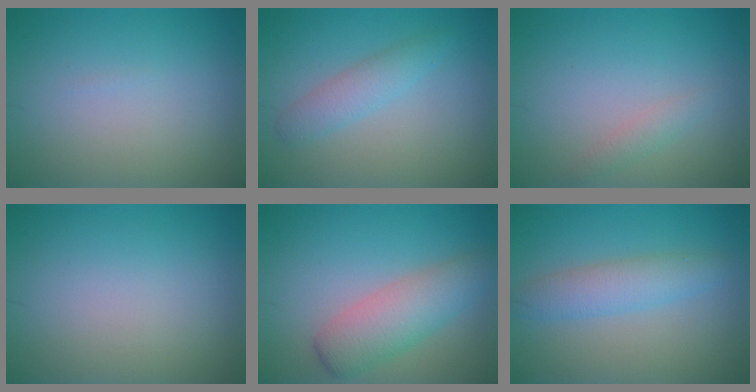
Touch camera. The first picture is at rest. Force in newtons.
{"total": 2.3, "press": 2.3, "slide": 0.0}
{"total": 1.1, "press": 1.1, "slide": 0.0}
{"total": 0.0}
{"total": 4.6, "press": 4.6, "slide": 0.1}
{"total": 3.2, "press": 3.2, "slide": 0.1}